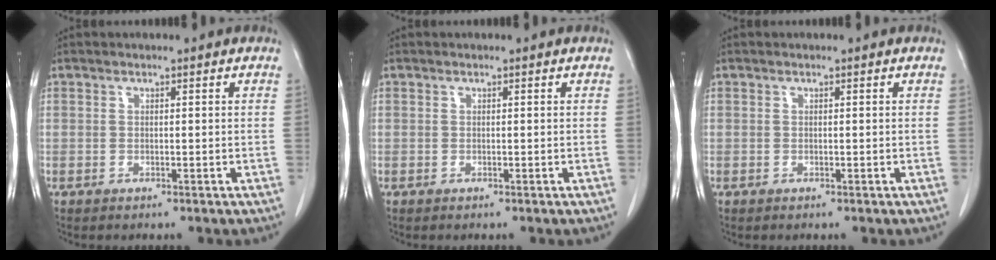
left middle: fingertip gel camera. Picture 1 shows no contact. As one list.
[{"total": 0.0}, {"total": 0.0}]